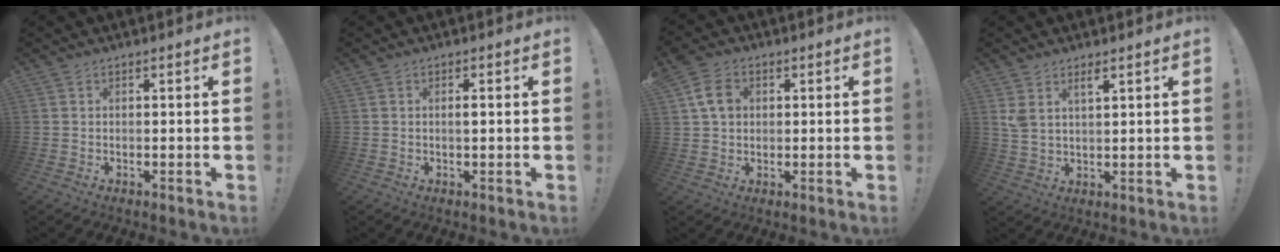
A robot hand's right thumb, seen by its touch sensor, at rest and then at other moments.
{"total": 1.3, "force": [0.0, 0.1, 1.3], "torque": [-0.010, -0.006, -0.004]}
{"total": 7.4, "force": [2.1, 5.6, 4.5], "torque": [-0.068, 0.009, 0.043]}
{"total": 4.6, "force": [2.9, 1.8, 3.0], "torque": [-0.053, -0.013, 0.053]}